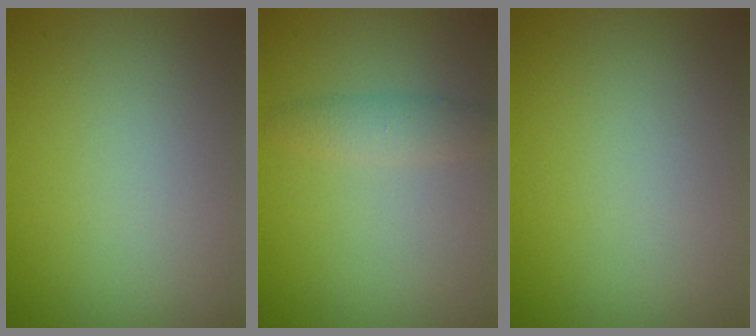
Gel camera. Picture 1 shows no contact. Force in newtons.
{"total": 1.9, "press": 1.9, "slide": 0.1}
{"total": 0.0}